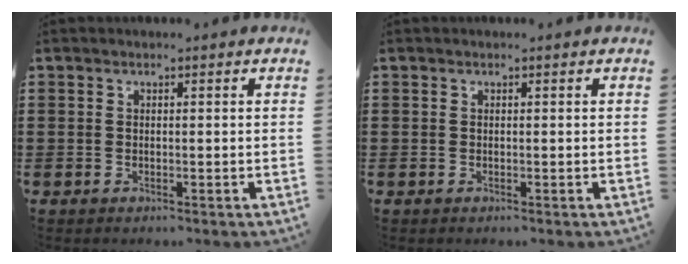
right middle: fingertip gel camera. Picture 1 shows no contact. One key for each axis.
{"total": 0.0}